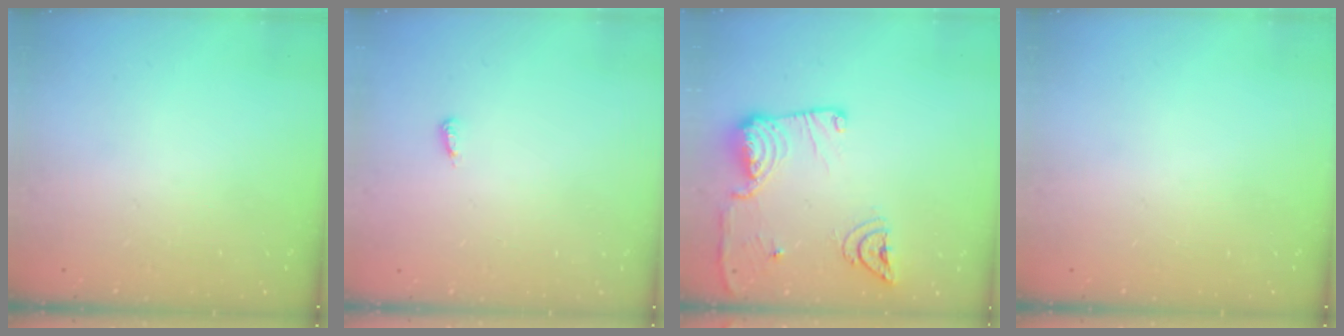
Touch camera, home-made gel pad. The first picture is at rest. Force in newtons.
{"total": 3.7, "press": 3.7, "slide": 0.2}
{"total": 15.4, "press": 15.3, "slide": 1.9}
{"total": 0.0}